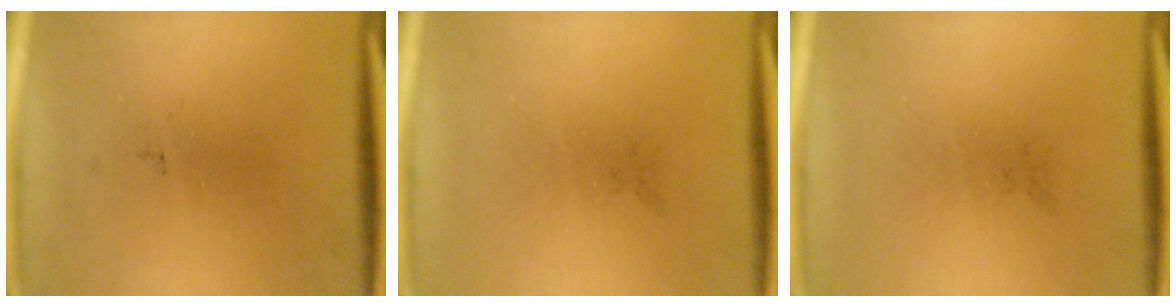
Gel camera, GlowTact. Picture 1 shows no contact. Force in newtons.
{"total": 0.0}
{"total": 0.0}